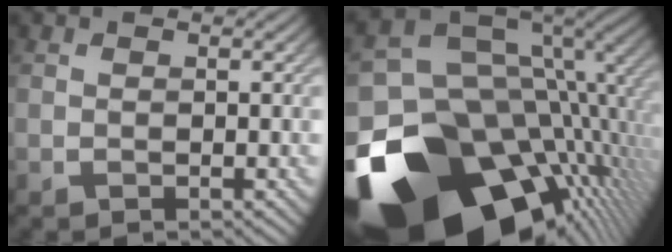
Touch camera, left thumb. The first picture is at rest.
{"total": 20.4, "force": [-7.0, 13.5, 13.6], "torque": [-0.253, -0.030, -0.083]}